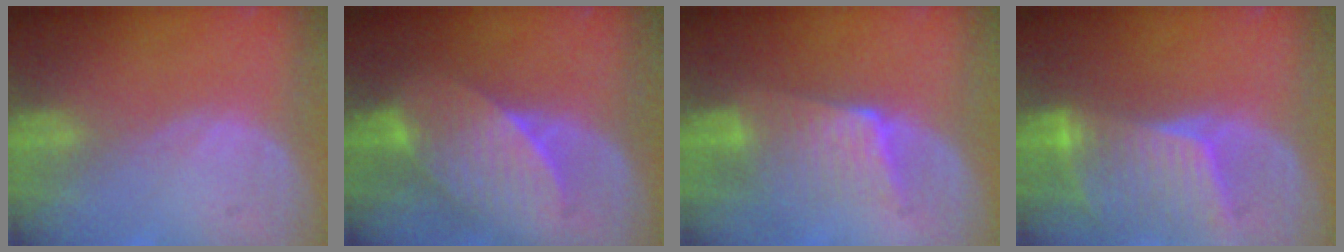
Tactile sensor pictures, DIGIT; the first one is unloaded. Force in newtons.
{"total": 7.1, "press": 6.9, "slide": 1.3}
{"total": 6.6, "press": 5.8, "slide": 3.3}
{"total": 8.4, "press": 7.7, "slide": 3.4}